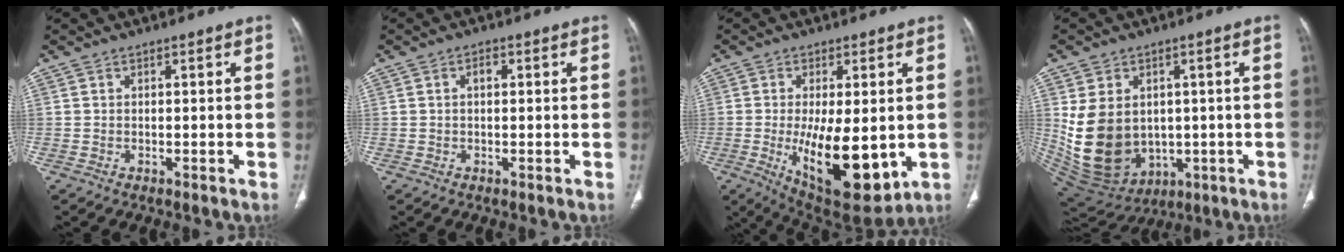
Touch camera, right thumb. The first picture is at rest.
{"total": 1.4, "force": [0.3, 0.8, 1.2], "torque": [-0.021, 0.006, 0.004]}
{"total": 16.6, "force": [-2.5, 6.6, 15.1], "torque": [-0.235, -0.029, -0.018]}
{"total": 16.2, "force": [0.4, 12.5, 10.4], "torque": [-0.176, -0.009, 0.049]}